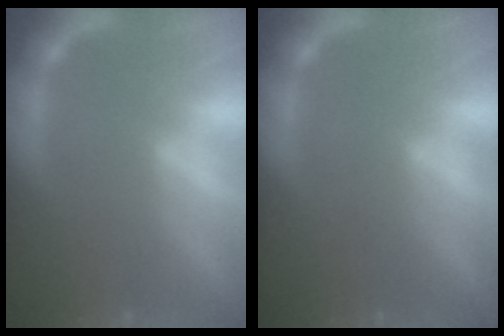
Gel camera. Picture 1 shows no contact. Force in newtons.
{"total": 1.4}